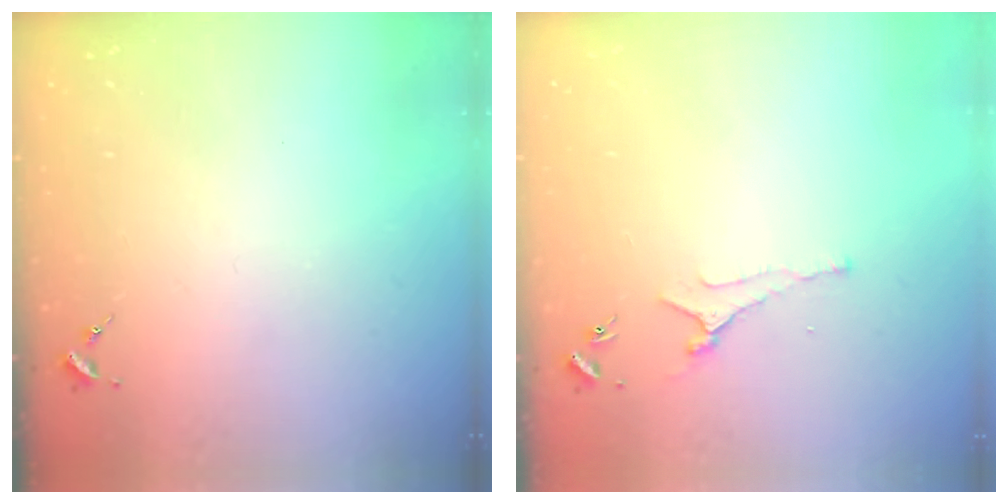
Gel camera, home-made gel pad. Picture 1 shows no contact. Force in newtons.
{"total": 3.7, "press": 3.7, "slide": 0.7}